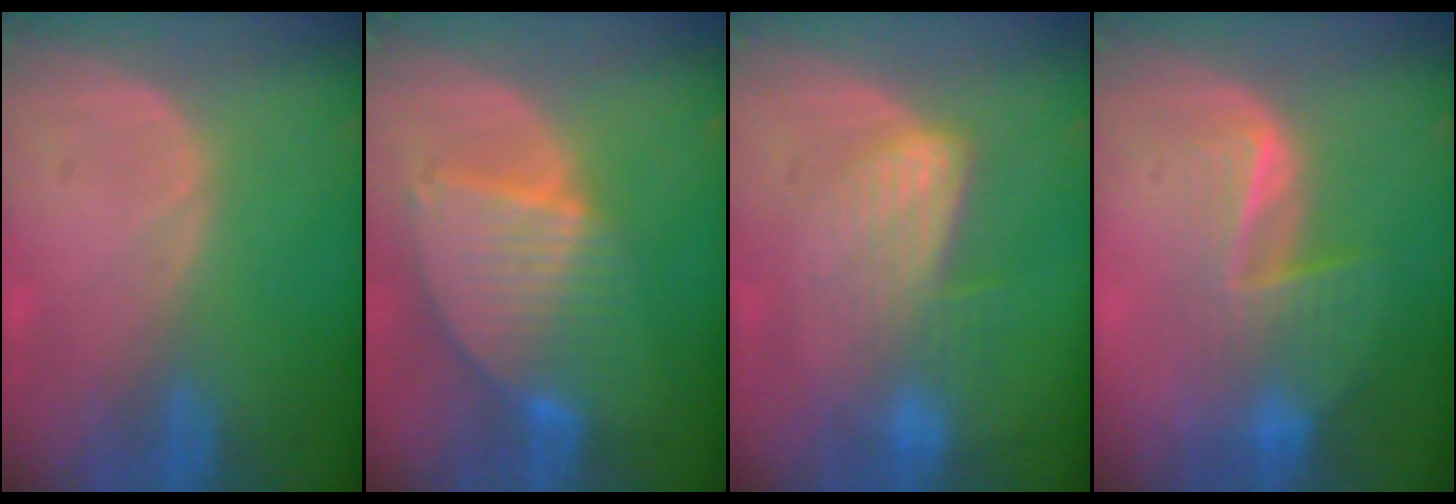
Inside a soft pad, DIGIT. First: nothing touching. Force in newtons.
{"total": 8.5, "press": 7.5, "slide": 4.0}
{"total": 7.0, "press": 6.1, "slide": 3.5}
{"total": 6.8, "press": 6.3, "slide": 2.4}